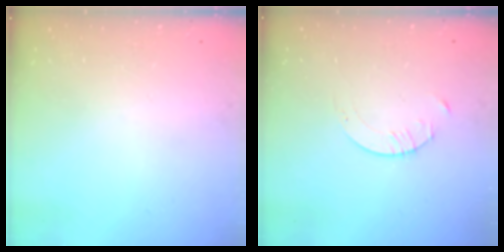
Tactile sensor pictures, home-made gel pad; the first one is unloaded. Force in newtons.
{"total": 1.6, "press": 1.6, "slide": 0.2}